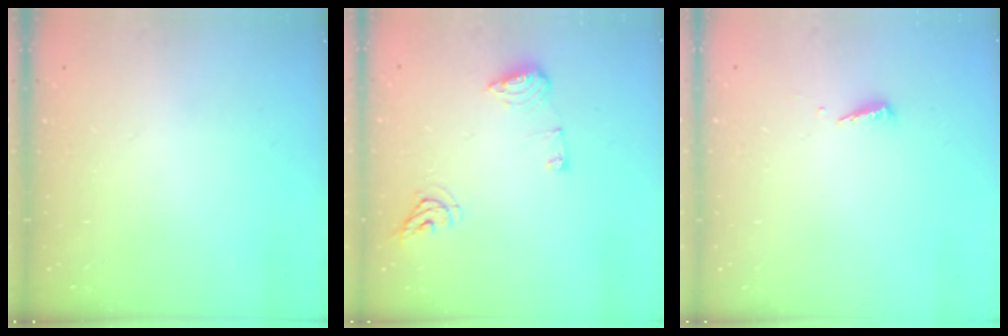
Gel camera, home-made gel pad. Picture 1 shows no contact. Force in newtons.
{"total": 8.6, "press": 8.5, "slide": 0.1}
{"total": 2.5, "press": 2.5, "slide": 0.1}